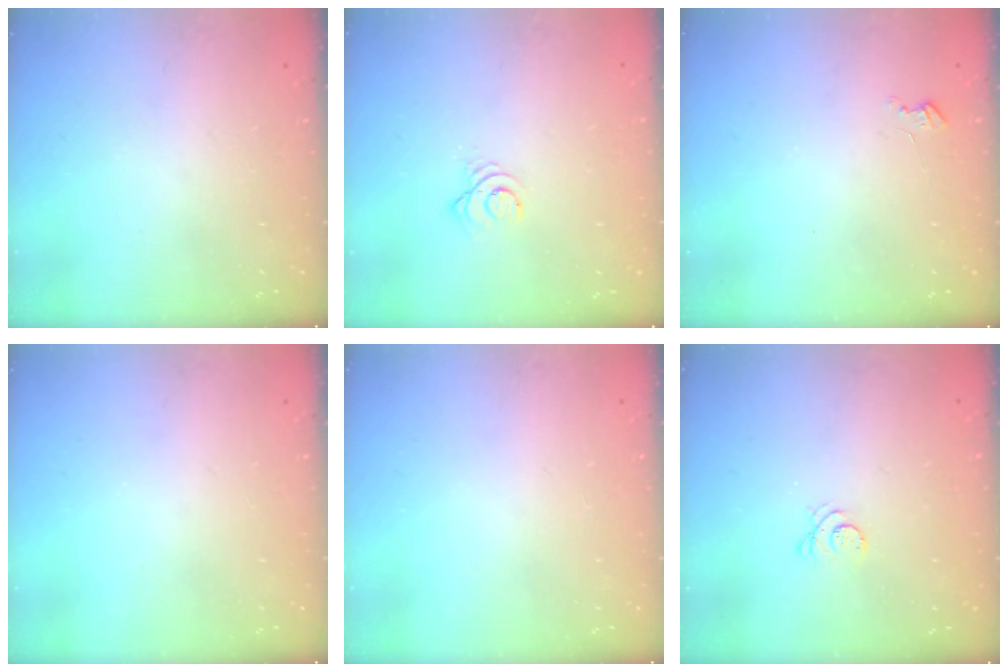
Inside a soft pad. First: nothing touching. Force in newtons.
{"total": 2.2, "press": 2.2, "slide": 0.3}
{"total": 2.7, "press": 2.7, "slide": 0.3}
{"total": 0.0}
{"total": 0.0}
{"total": 3.5, "press": 3.5, "slide": 0.5}